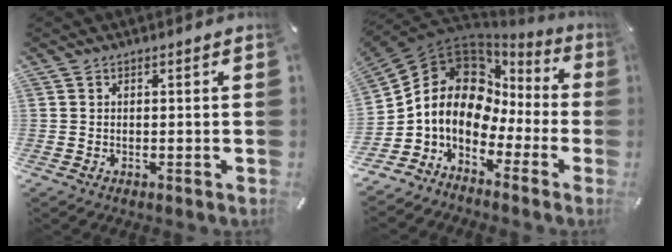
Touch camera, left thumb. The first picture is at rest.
{"total": 12.3, "force": [1.8, 9.7, 7.2], "torque": [-0.162, -0.034, 0.020]}